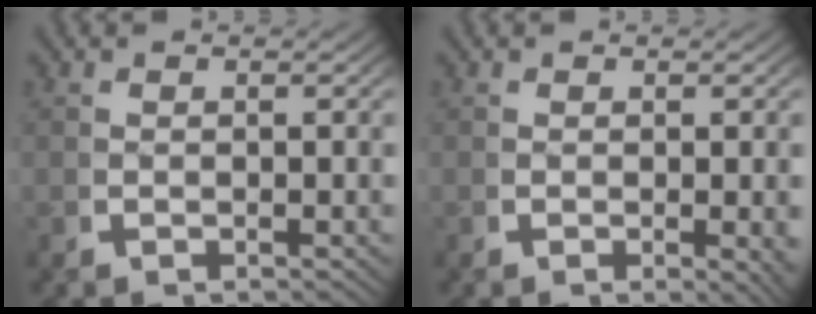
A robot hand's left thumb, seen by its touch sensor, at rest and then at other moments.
{"total": 1.6, "force": [0.0, 0.3, 1.6], "torque": [-0.026, -0.005, 0.003]}